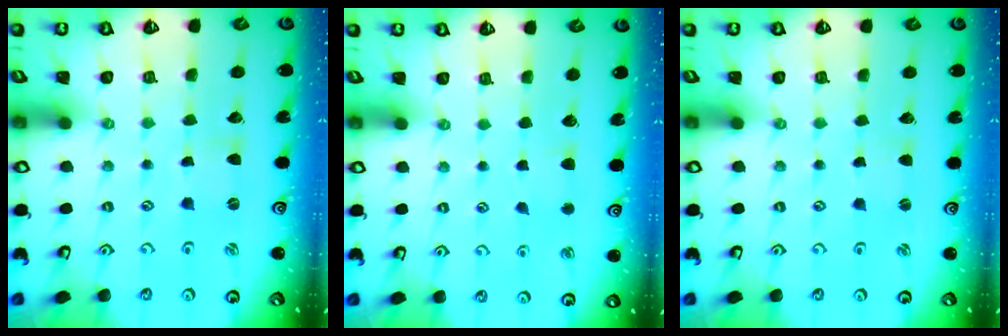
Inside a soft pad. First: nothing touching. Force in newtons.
{"total": 2.7, "press": 2.7, "slide": 0.4}
{"total": 1.4, "press": 1.3, "slide": 0.3}